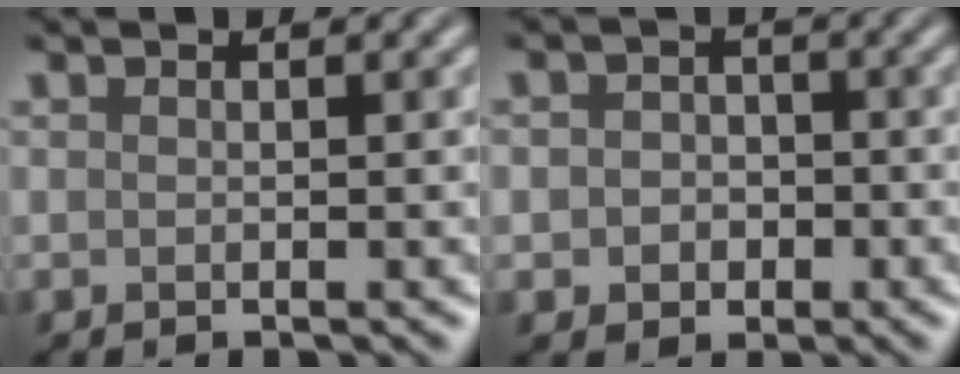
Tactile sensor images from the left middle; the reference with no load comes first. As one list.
[{"total": 2.7, "force": [-0.4, 2.4, 1.2], "torque": [-0.002, -0.004, -0.018]}]